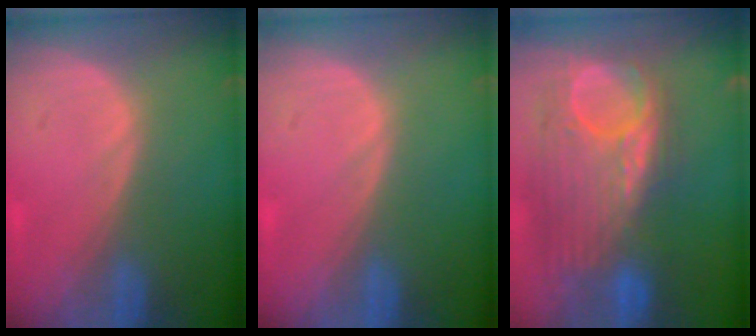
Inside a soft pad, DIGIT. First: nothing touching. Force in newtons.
{"total": 0.0}
{"total": 11.8, "press": 10.6, "slide": 5.1}